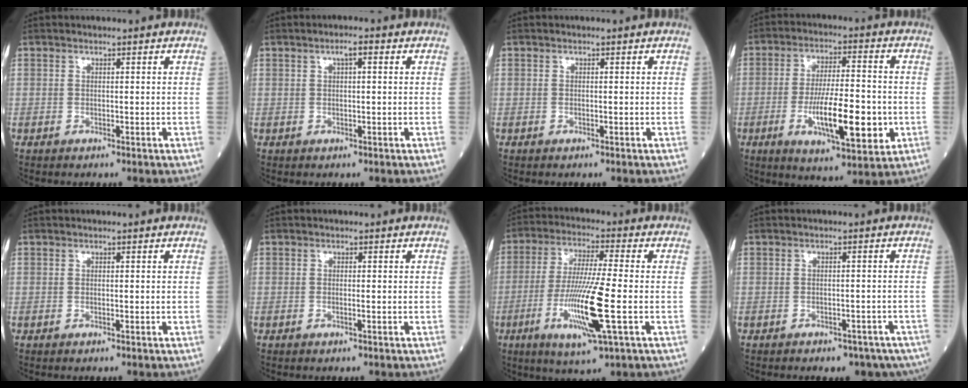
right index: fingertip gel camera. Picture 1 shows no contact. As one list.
[{"total": 2.4, "force": [0.9, 0.8, 2.1], "torque": [-0.048, 0.011, 0.019]}, {"total": 0.0}, {"total": 14.1, "force": [-3.4, 3.6, 13.2], "torque": [-0.233, -0.009, -0.053]}, {"total": 0.0}, {"total": 0.8, "force": [-0.2, 0.3, 0.7], "torque": [-0.022, -0.001, -0.003]}, {"total": 13.9, "force": [-3.9, 0.6, 13.3], "torque": [-0.269, -0.023, -0.074]}, {"total": 10.6, "force": [-7.6, 5.5, 4.9], "torque": [-0.079, 0.015, -0.087]}]